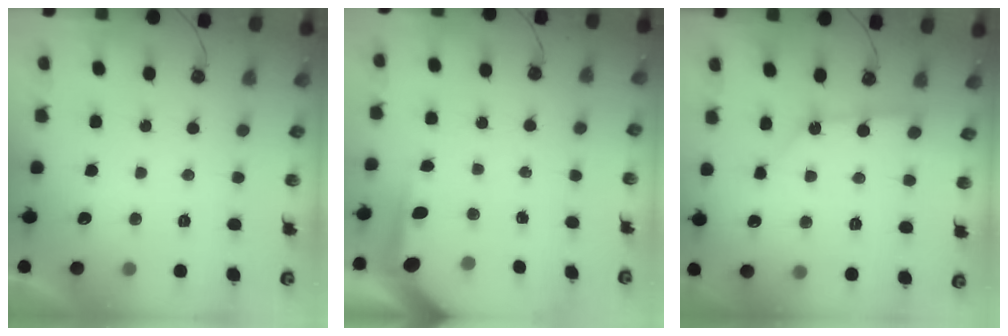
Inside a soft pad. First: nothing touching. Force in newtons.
{"total": 4.8, "press": 4.8, "slide": 0.4}
{"total": 5.9, "press": 5.9, "slide": 0.5}